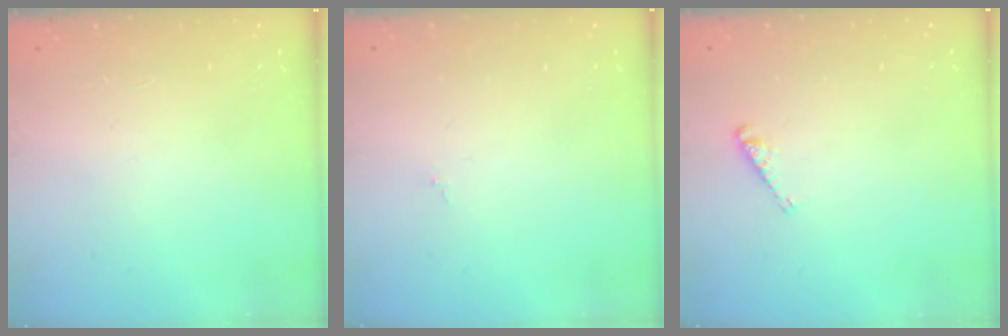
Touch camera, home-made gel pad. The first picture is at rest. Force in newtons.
{"total": 0.0}
{"total": 3.0, "press": 3.0, "slide": 0.2}